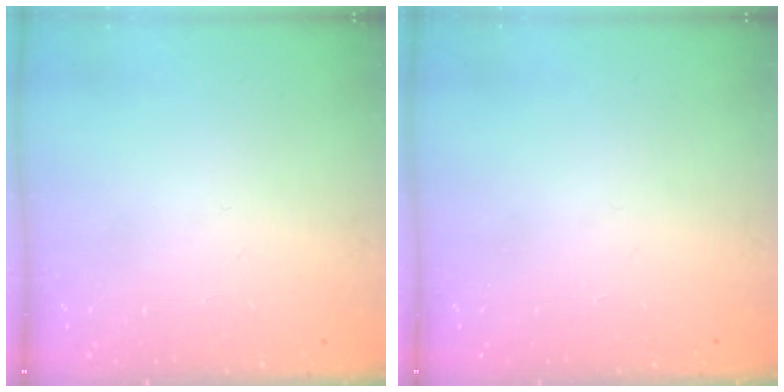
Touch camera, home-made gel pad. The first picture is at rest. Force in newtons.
{"total": 0.0}